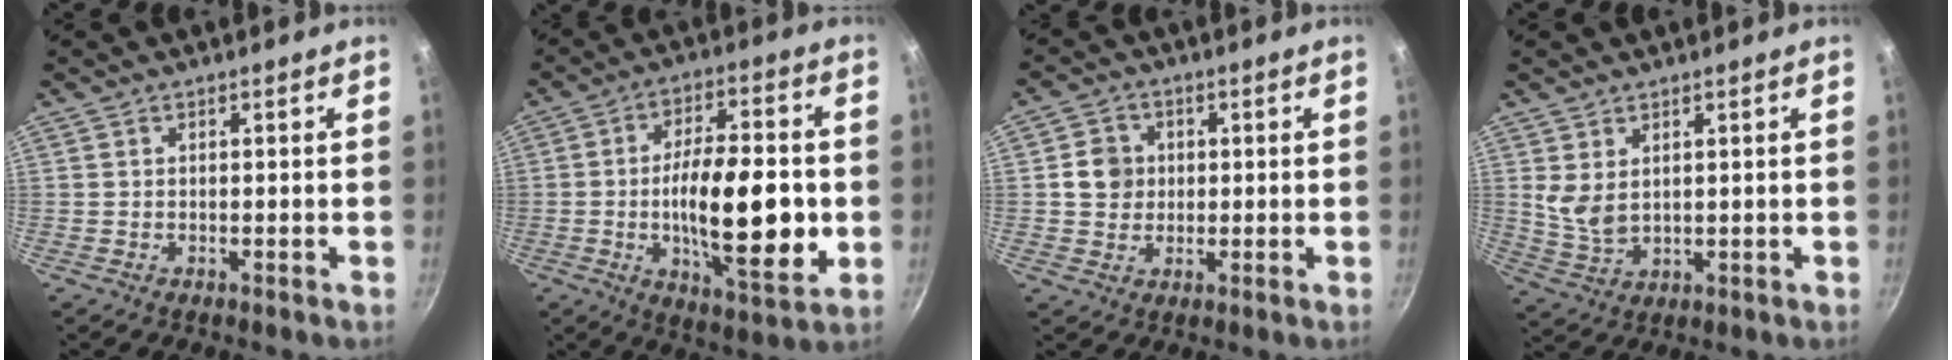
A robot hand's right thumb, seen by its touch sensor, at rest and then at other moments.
{"total": 19.4, "force": [-2.4, 7.1, 17.9], "torque": [-0.266, 0.004, -0.037]}
{"total": 5.4, "force": [0.5, 5.0, 2.0], "torque": [-0.005, 0.007, 0.002]}
{"total": 5.0, "force": [1.9, 2.9, 3.5], "torque": [-0.063, -0.024, 0.047]}